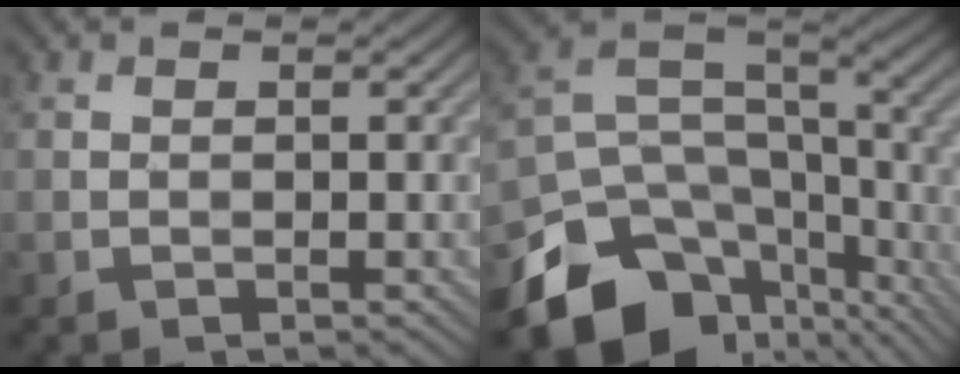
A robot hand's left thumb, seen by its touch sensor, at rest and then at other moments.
{"total": 14.7, "force": [-9.0, 9.6, 6.6], "torque": [-0.167, -0.034, -0.133]}